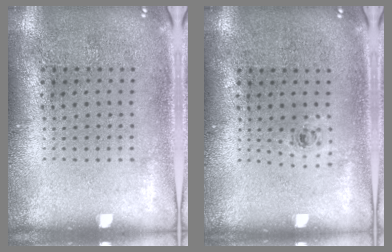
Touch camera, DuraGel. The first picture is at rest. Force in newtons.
{"total": 0.6, "press": 0.3, "slide": 0.5}